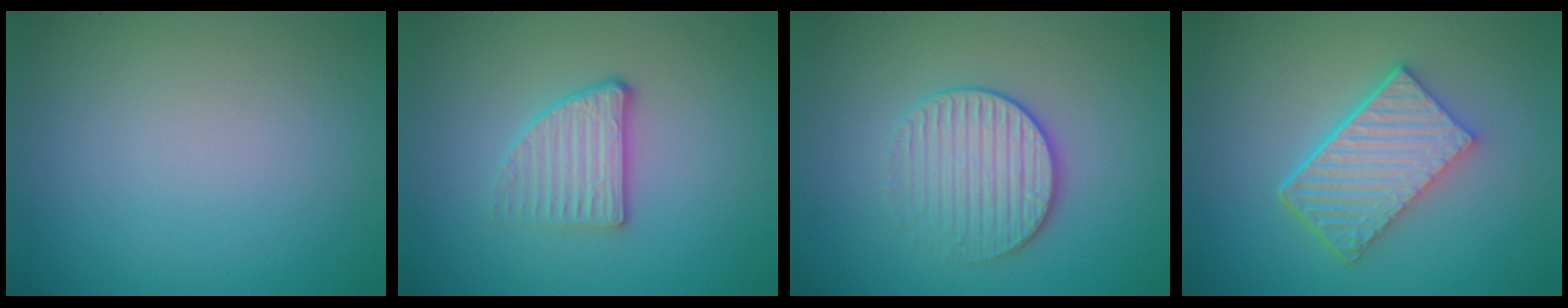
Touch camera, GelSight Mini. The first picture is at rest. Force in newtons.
{"total": 2.9, "press": 2.5, "slide": 1.4}
{"total": 3.3, "press": 3.1, "slide": 1.2}
{"total": 5.9, "press": 4.2, "slide": 4.2}